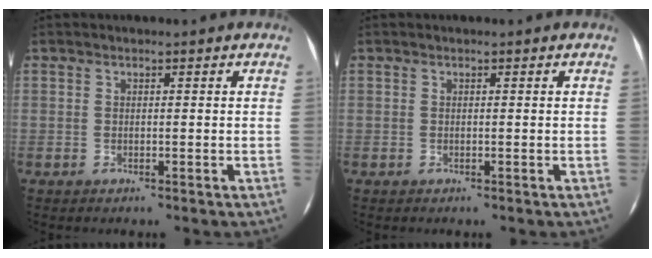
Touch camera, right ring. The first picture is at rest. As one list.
[{"total": 0.0}]